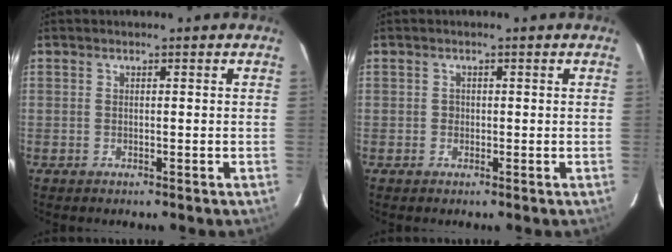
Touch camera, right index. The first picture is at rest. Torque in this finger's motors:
{"motor_torque": [0.19, -0.02, 0.01, 0.01]}